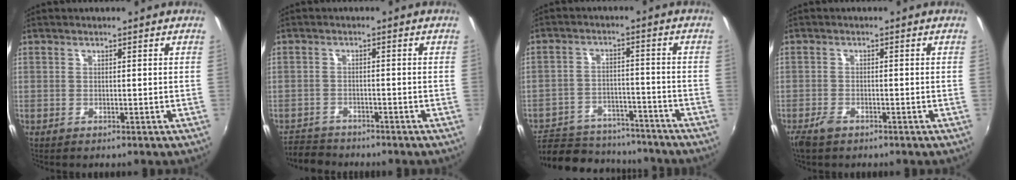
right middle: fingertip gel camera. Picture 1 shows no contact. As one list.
[{"total": 4.7, "force": [-4.3, 1.8, 0.2], "torque": [-0.023, -0.002, -0.083]}, {"total": 18.6, "force": [-15.7, 7.5, 6.7], "torque": [-0.156, 0.004, -0.218]}, {"total": 3.3, "force": [-2.4, 1.5, 1.7], "torque": [-0.045, -0.007, -0.048]}]